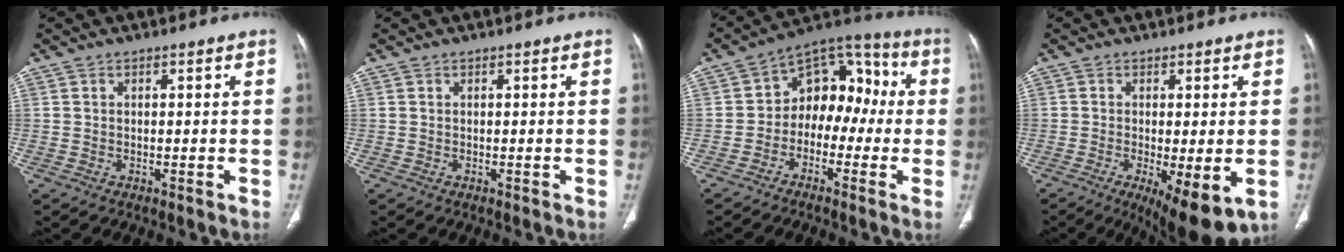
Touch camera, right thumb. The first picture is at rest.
{"total": 0.0}
{"total": 12.6, "force": [-1.3, 9.1, 8.6], "torque": [-0.074, 0.052, -0.041]}
{"total": 10.4, "force": [-3.4, 3.2, 9.3], "torque": [-0.143, -0.021, -0.044]}